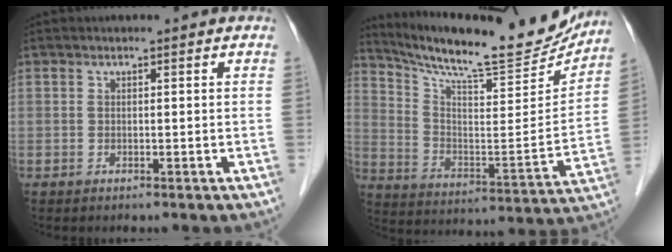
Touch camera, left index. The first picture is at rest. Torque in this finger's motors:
{"motor_torque": [-0.02, -0.25, 0.21, 0.06]}